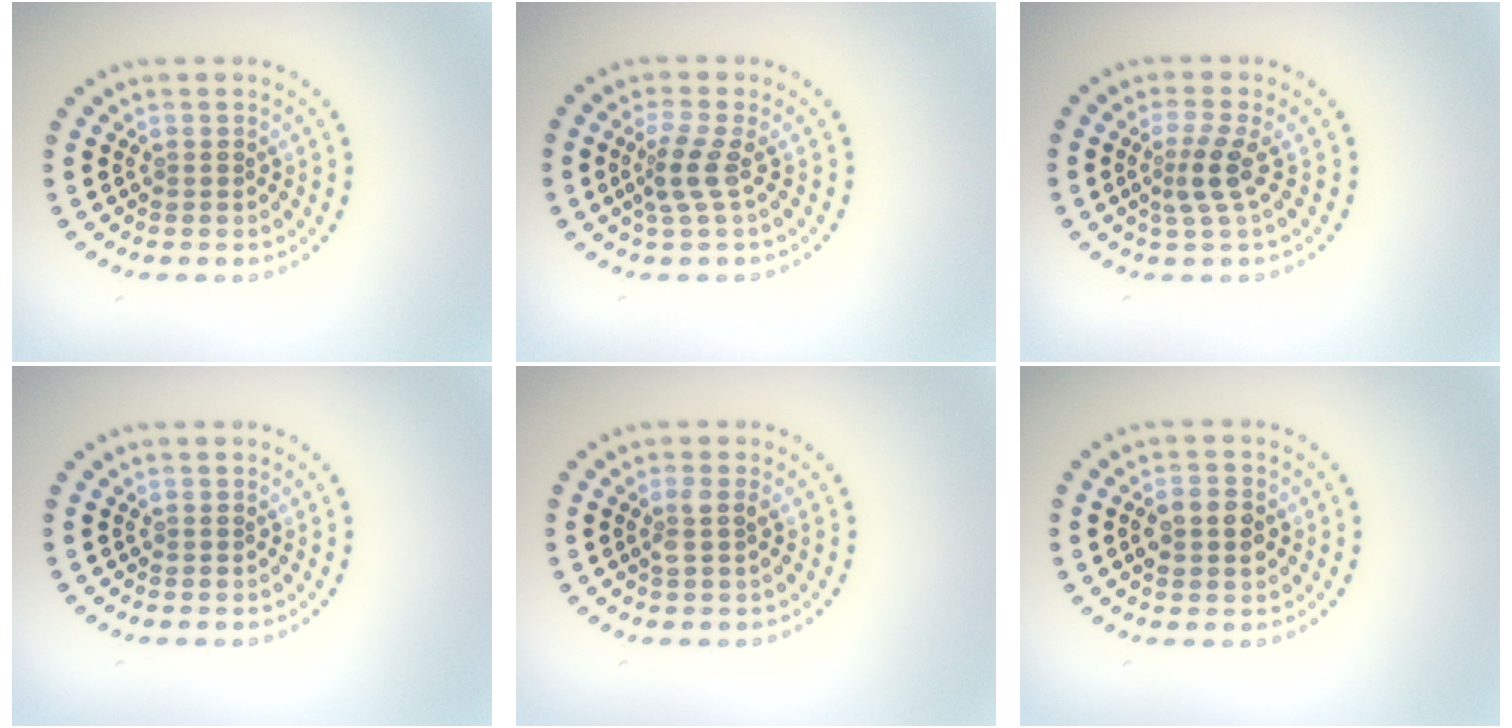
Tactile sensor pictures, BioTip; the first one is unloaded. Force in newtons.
{"total": 2.3, "press": 1.7, "slide": 1.6}
{"total": 2.5, "press": 1.8, "slide": 1.6}
{"total": 0.0}
{"total": 1.5, "press": 1.2, "slide": 0.9}
{"total": 2.9, "press": 2.9, "slide": 0.0}